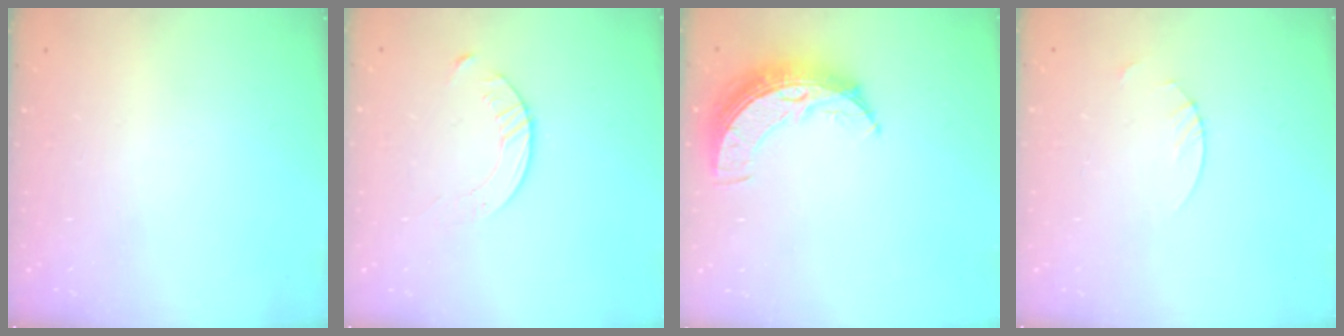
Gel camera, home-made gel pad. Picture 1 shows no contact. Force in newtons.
{"total": 4.6, "press": 4.5, "slide": 0.6}
{"total": 9.4, "press": 9.4, "slide": 0.7}
{"total": 1.8, "press": 1.8, "slide": 0.2}